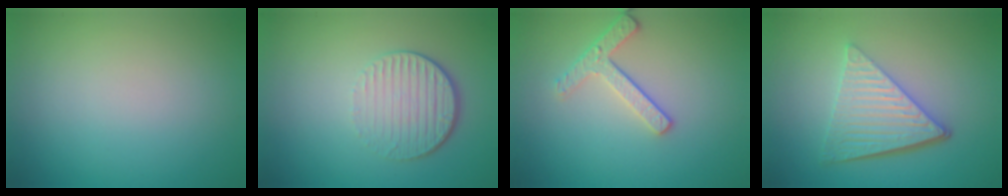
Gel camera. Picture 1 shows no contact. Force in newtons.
{"total": 4.2, "press": 2.8, "slide": 3.2}
{"total": 2.4, "press": 2.3, "slide": 0.9}
{"total": 6.1, "press": 4.1, "slide": 4.4}